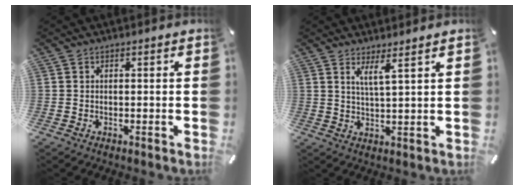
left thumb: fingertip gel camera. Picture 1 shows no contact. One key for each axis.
{"total": 4.6, "fx": 3.2, "fy": -0.3, "fz": 3.3, "tx": -0.074, "ty": -0.012, "tz": 0.054}